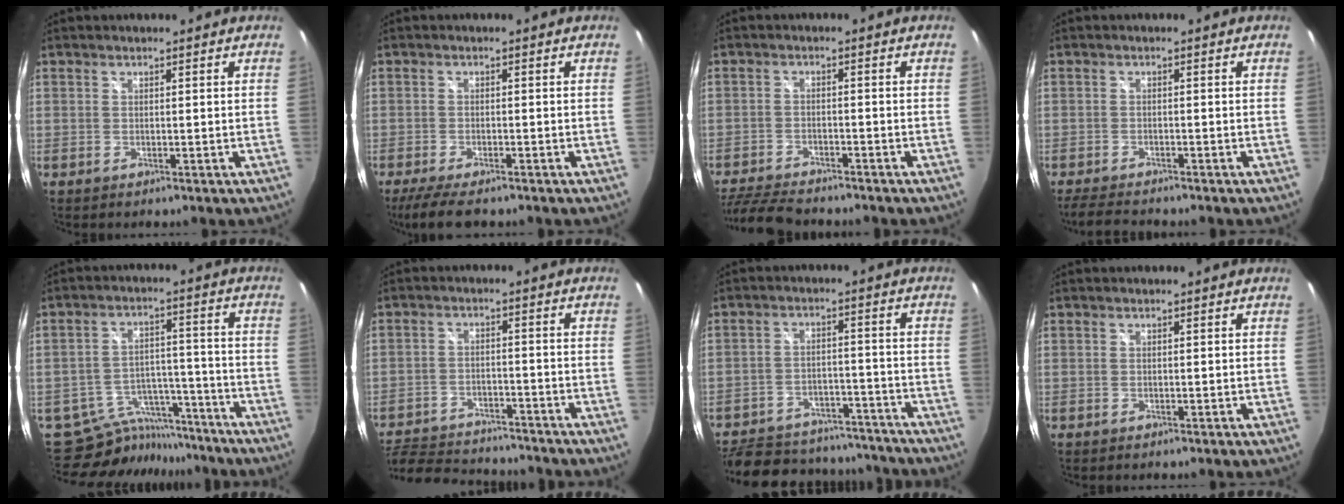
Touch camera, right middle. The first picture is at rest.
{"total": 7.3, "force": [-5.7, 1.5, 4.3], "torque": [-0.097, -0.032, -0.100]}
{"total": 10.1, "force": [-9.1, 2.2, 3.8], "torque": [-0.104, -0.018, -0.158]}
{"total": 5.2, "force": [-4.7, 0.7, 1.9], "torque": [-0.053, -0.017, -0.083]}
{"total": 12.9, "force": [-11.5, 5.5, 1.8], "torque": [-0.048, 0.028, -0.162]}
{"total": 15.9, "force": [-13.6, 5.9, 5.7], "torque": [-0.146, 0.007, -0.205]}
{"total": 24.8, "force": [-20.2, 10.6, 9.7], "torque": [-0.219, 0.012, -0.256]}
{"total": 0.0}